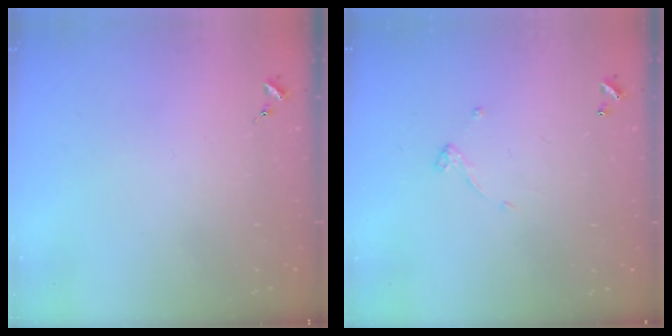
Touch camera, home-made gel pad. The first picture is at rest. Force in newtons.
{"total": 4.9, "press": 4.9, "slide": 0.2}